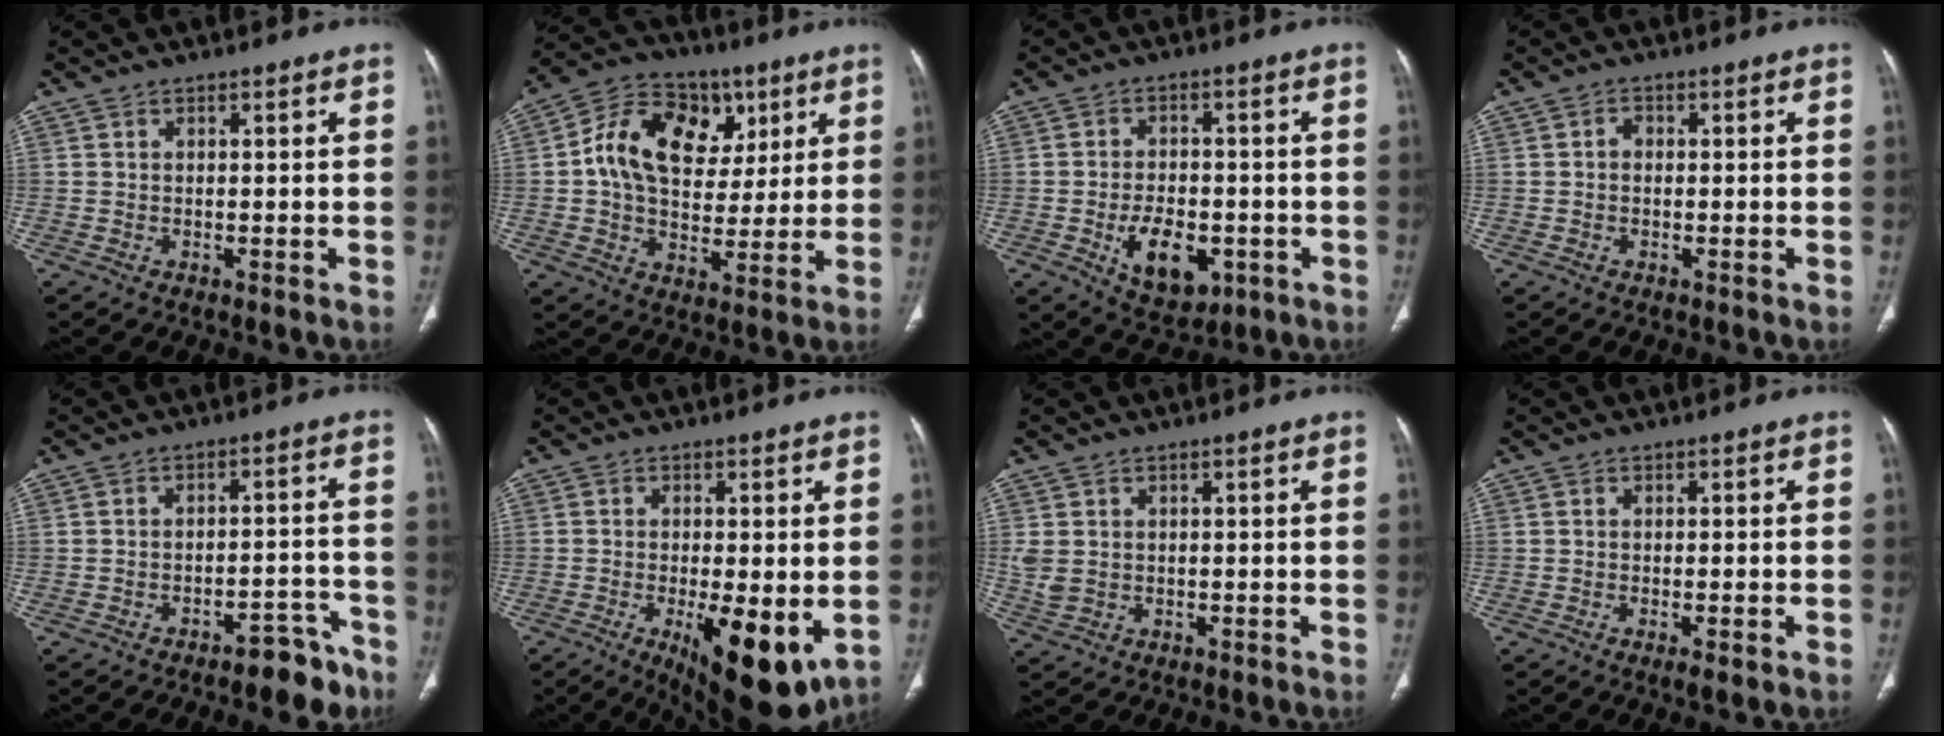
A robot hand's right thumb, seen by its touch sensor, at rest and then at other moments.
{"total": 18.8, "force": [5.0, 13.4, 12.2], "torque": [-0.184, 0.011, 0.082]}
{"total": 10.6, "force": [-3.4, 6.6, 7.6], "torque": [-0.091, 0.011, -0.039]}
{"total": 1.1, "force": [-0.1, 0.9, 0.6], "torque": [-0.005, 0.004, -0.006]}
{"total": 7.6, "force": [-5.5, 3.1, 4.3], "torque": [-0.039, 0.047, -0.070]}
{"total": 13.4, "force": [-3.6, 4.9, 11.9], "torque": [-0.159, -0.022, -0.040]}
{"total": 3.8, "force": [0.4, 3.0, 2.2], "torque": [-0.055, -0.002, 0.019]}
{"total": 2.3, "force": [-0.9, 0.6, 2.0], "torque": [-0.033, -0.007, -0.011]}